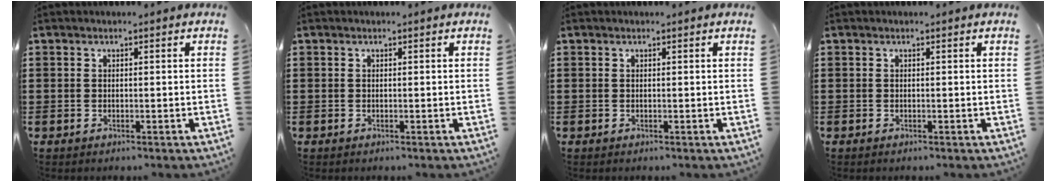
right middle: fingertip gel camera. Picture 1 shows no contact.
{"total": 0.0}
{"total": 0.0}
{"total": 0.0}